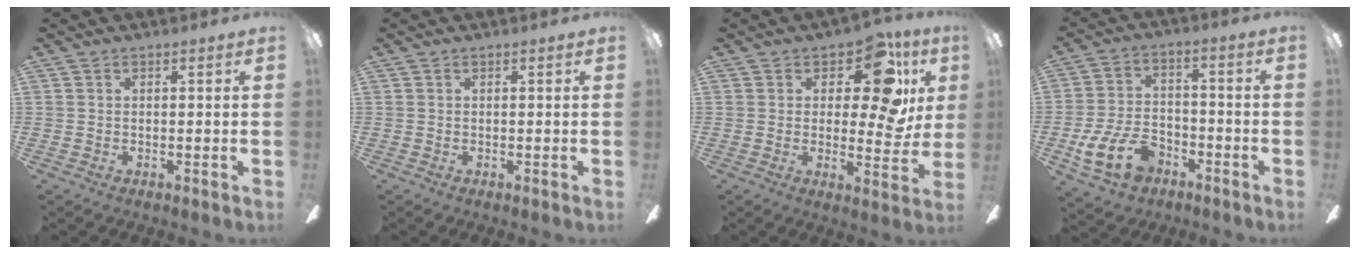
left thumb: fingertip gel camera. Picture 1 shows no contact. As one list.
[{"total": 0.0}, {"total": 13.9, "force": [6.3, 6.3, 10.6], "torque": [-0.141, -0.033, 0.102]}, {"total": 14.7, "force": [-7.5, 9.0, 9.0], "torque": [-0.191, 0.046, -0.133]}]